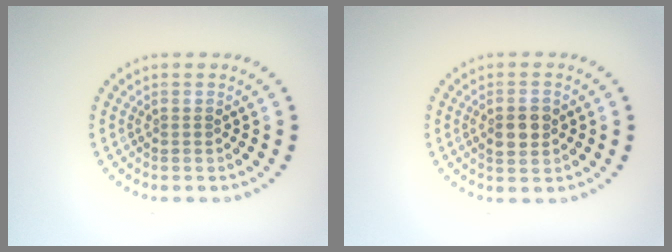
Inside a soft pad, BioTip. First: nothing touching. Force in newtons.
{"total": 2.5, "press": 2.5, "slide": 0.2}